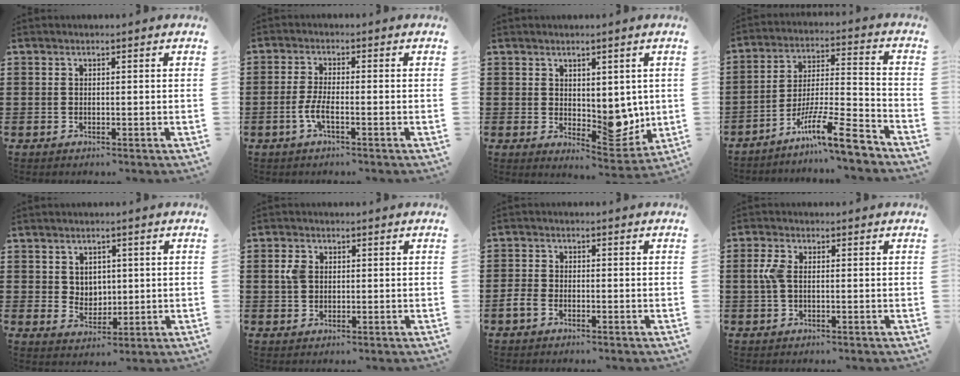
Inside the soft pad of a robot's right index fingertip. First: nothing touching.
{"total": 3.4, "force": [-1.5, 0.6, 3.1], "torque": [-0.073, -0.006, -0.033]}
{"total": 5.7, "force": [1.6, 4.0, 3.7], "torque": [-0.051, -0.006, 0.034]}
{"total": 11.6, "force": [-8.9, 1.1, 7.4], "torque": [-0.120, 0.015, -0.168]}
{"total": 3.3, "force": [1.5, 2.8, 0.6], "torque": [-0.018, 0.005, 0.027]}
{"total": 2.8, "force": [0.5, 2.0, 1.9], "torque": [-0.051, 0.007, 0.007]}
{"total": 2.3, "force": [-1.4, 1.3, 1.2], "torque": [-0.038, -0.002, -0.031]}
{"total": 3.6, "force": [0.1, 1.9, 3.1], "torque": [-0.093, -0.005, -0.008]}